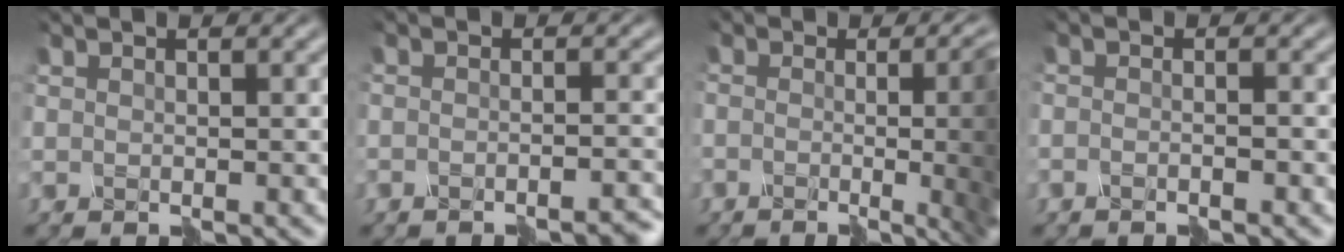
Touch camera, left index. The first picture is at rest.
{"total": 3.2, "force": [-2.9, -0.3, 1.1], "torque": [-0.014, -0.006, -0.039]}
{"total": 13.4, "force": [-2.0, 5.8, 11.9], "torque": [-0.093, -0.005, -0.018]}
{"total": 1.9, "force": [-1.8, -0.5, 0.3], "torque": [0.005, -0.002, -0.024]}